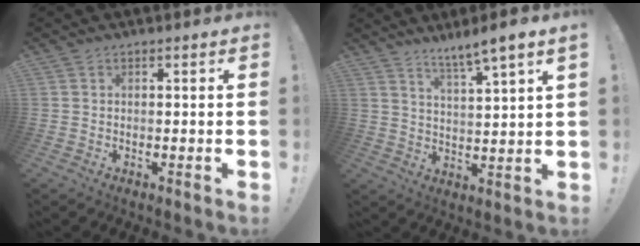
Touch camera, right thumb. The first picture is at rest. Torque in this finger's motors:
{"motor_torque": [1.20, 1.21, 0.19, 0.18, 0.08]}